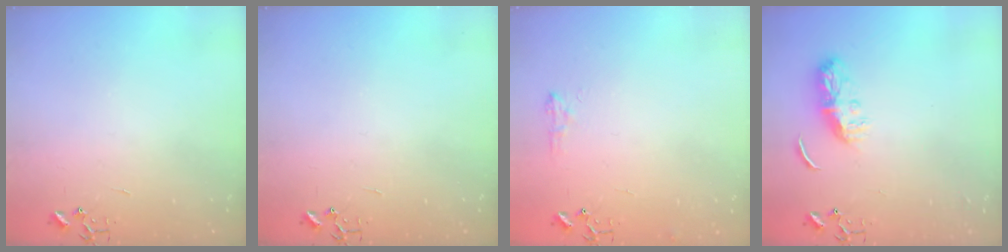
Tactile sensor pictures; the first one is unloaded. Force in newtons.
{"total": 0.0}
{"total": 7.3, "press": 7.3, "slide": 0.8}
{"total": 8.6, "press": 8.6, "slide": 0.5}